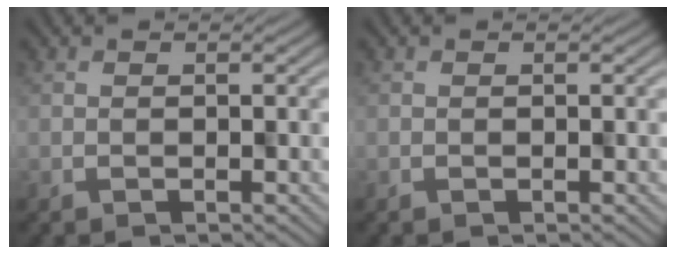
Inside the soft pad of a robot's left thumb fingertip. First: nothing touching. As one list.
[{"total": 0.0}]